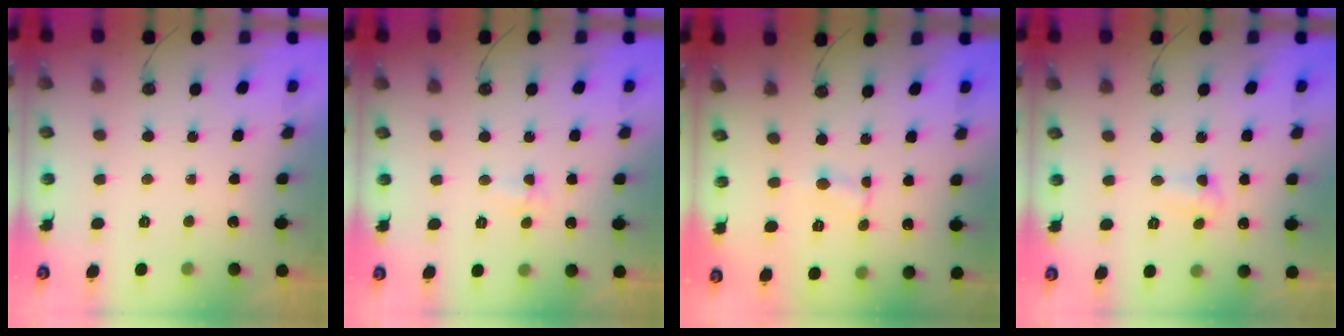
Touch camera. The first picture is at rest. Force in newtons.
{"total": 5.6, "press": 4.5, "slide": 3.3}
{"total": 0.7, "press": 0.7, "slide": 0.1}
{"total": 3.8, "press": 3.7, "slide": 0.6}